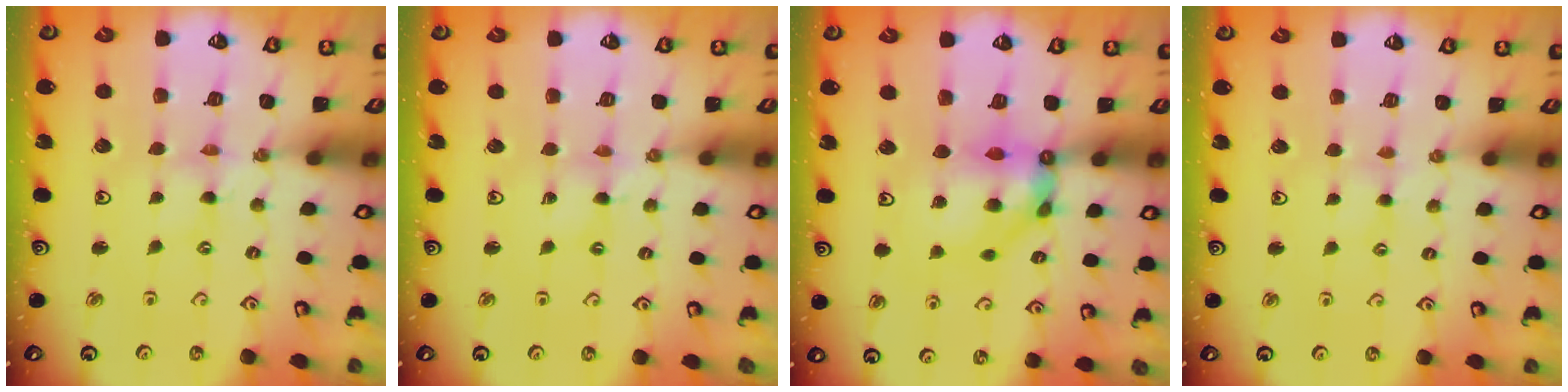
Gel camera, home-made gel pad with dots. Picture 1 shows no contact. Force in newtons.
{"total": 1.6, "press": 1.6, "slide": 0.3}
{"total": 9.8, "press": 9.7, "slide": 1.4}
{"total": 2.1, "press": 2.1, "slide": 0.2}